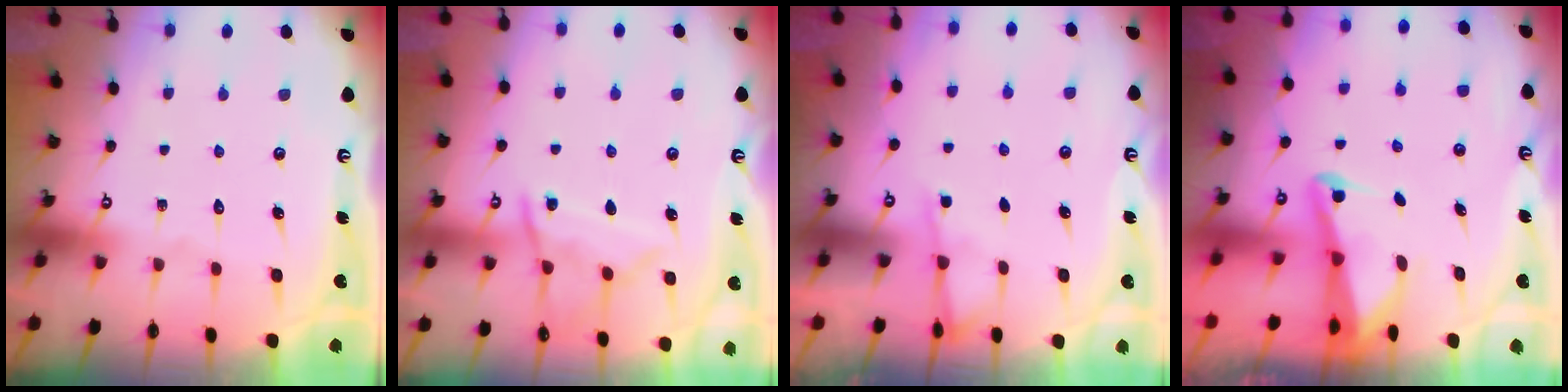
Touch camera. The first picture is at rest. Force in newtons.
{"total": 9.9, "press": 9.8, "slide": 1.1}
{"total": 2.7, "press": 2.6, "slide": 0.4}
{"total": 2.5, "press": 2.5, "slide": 0.6}